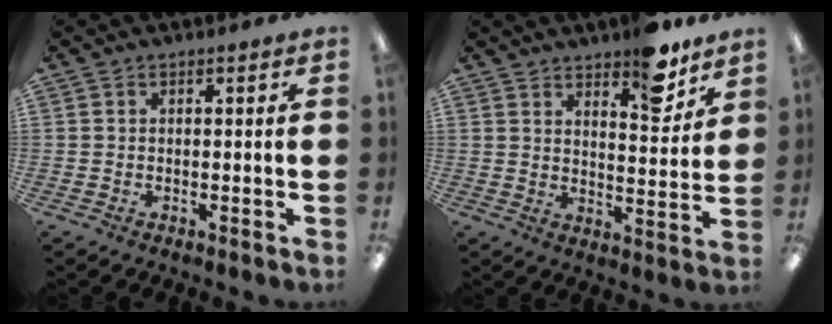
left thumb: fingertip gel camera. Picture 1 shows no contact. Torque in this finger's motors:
{"motor_torque": [1.73, 1.03, 0.00, 0.00, 0.10]}